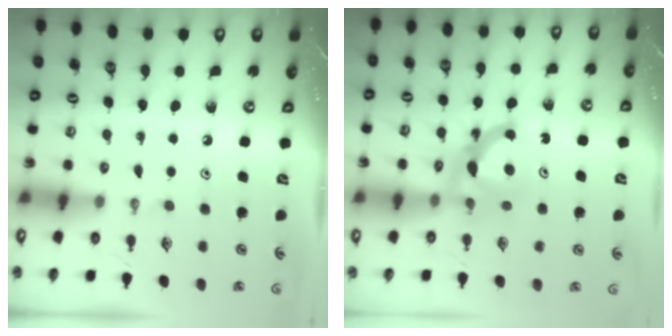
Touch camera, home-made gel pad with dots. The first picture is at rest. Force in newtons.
{"total": 7.7, "press": 7.7, "slide": 0.4}